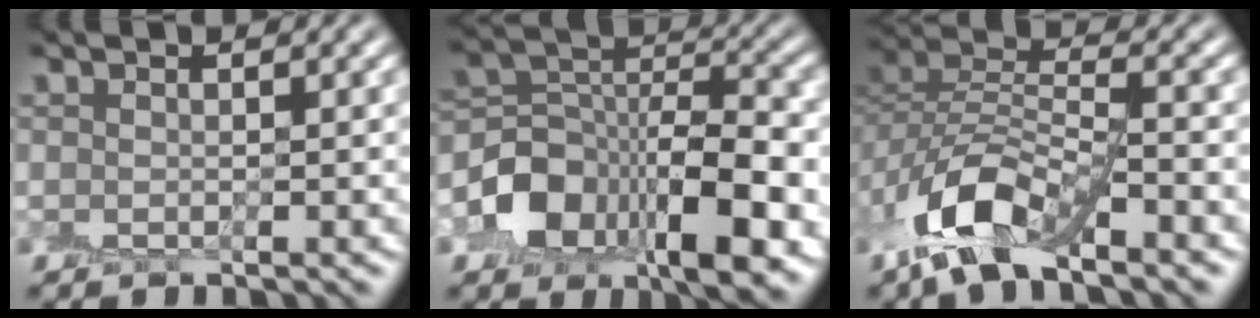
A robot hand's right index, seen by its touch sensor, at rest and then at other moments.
{"total": 10.1, "force": [-4.2, 6.0, 7.0], "torque": [-0.115, 0.007, -0.075]}
{"total": 7.5, "force": [-4.7, 3.3, 4.8], "torque": [-0.093, 0.003, -0.096]}